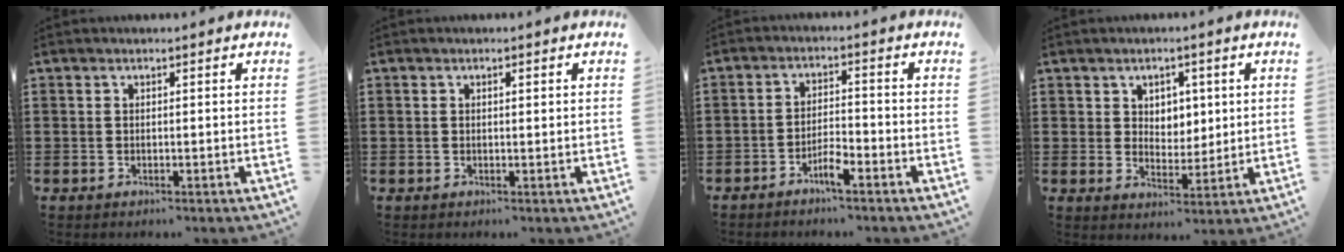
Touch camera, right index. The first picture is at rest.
{"total": 0.8, "force": [0.2, 0.3, 0.7], "torque": [-0.014, 0.002, 0.003]}
{"total": 3.6, "force": [-2.7, 0.7, 2.4], "torque": [-0.051, 0.004, -0.054]}
{"total": 3.9, "force": [1.9, 3.2, 1.1], "torque": [-0.028, 0.008, 0.031]}